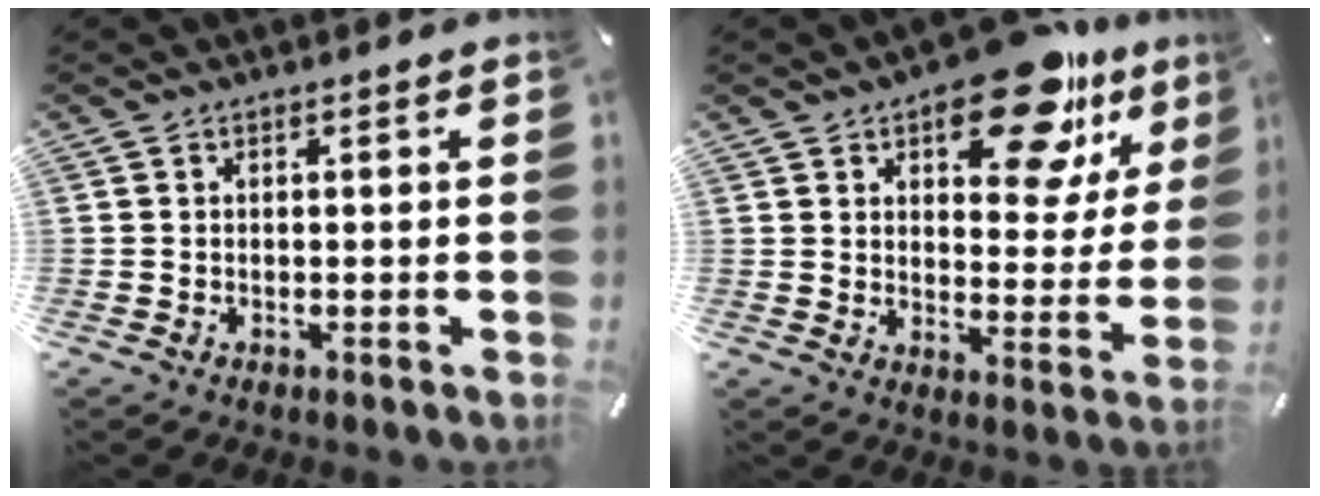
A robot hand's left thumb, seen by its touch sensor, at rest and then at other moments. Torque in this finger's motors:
{"motor_torque": [1.94, 1.85, 1.67, -1.10, 0.37]}